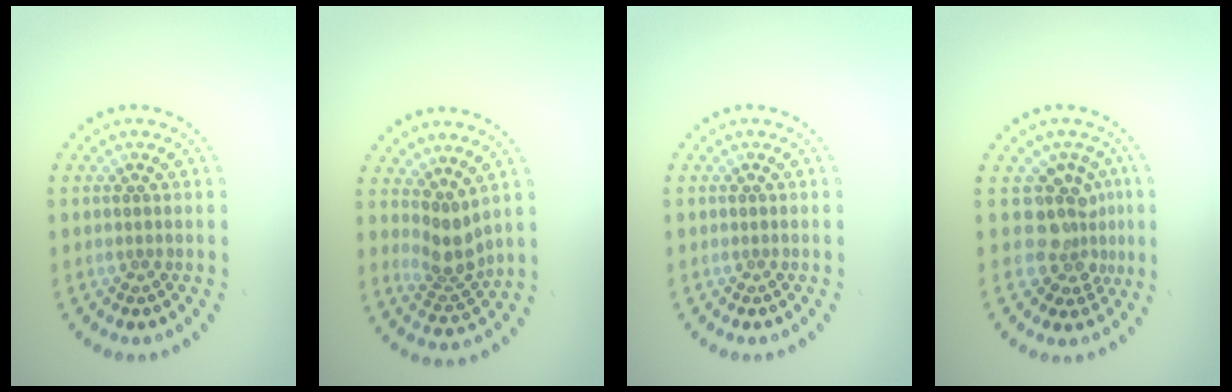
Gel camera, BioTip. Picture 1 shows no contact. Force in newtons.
{"total": 2.7, "press": 2.1, "slide": 1.8}
{"total": 0.0}
{"total": 3.5, "press": 2.7, "slide": 2.2}